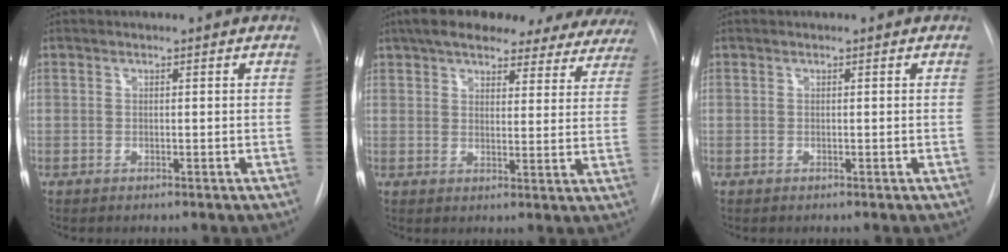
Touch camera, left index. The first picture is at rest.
{"total": 26.8, "force": [22.7, 7.8, 11.9], "torque": [-0.190, 0.016, 0.271]}
{"total": 0.0}